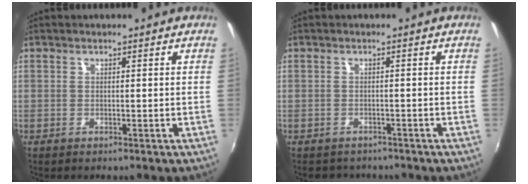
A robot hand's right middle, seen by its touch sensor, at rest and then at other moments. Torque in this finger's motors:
{"motor_torque": [0.62, -0.43, 0.15, 0.00]}